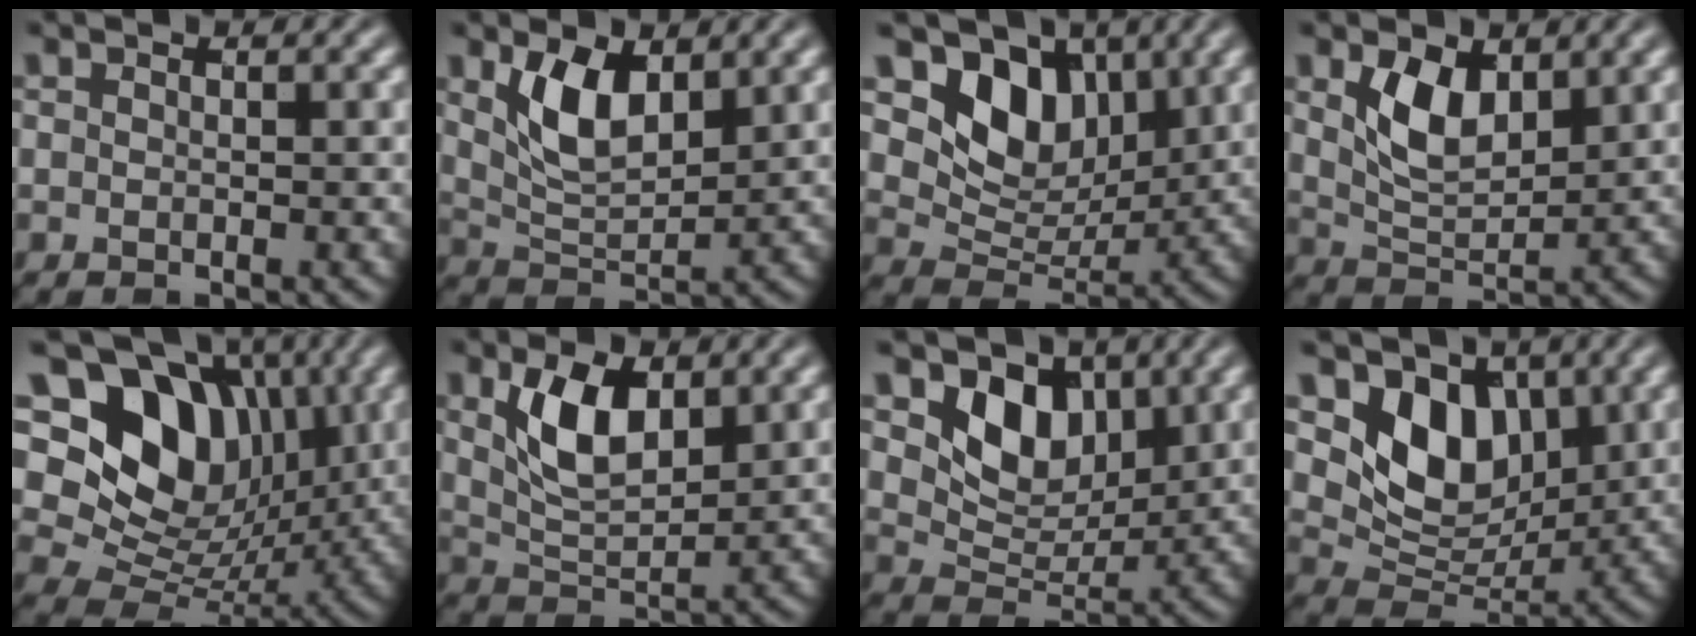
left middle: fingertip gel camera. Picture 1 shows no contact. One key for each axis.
{"total": 4.7, "fx": 1.9, "fy": 2.3, "fz": 3.6, "tx": -0.086, "ty": -0.006, "tz": 0.041}
{"total": 6.0, "fx": 2.9, "fy": 4.2, "fz": 3.2, "tx": -0.060, "ty": -0.016, "tz": 0.047}
{"total": 4.3, "fx": 1.6, "fy": 2.3, "fz": 3.2, "tx": -0.078, "ty": -0.004, "tz": 0.037}
{"total": 11.3, "fx": 4.0, "fy": 8.4, "fz": 6.4, "tx": -0.115, "ty": 0.004, "tz": 0.067}
{"total": 5.2, "fx": 1.8, "fy": 2.7, "fz": 4.1, "tx": -0.096, "ty": -0.002, "tz": 0.039}
{"total": 4.9, "fx": 2.3, "fy": 3.3, "fz": 2.7, "tx": -0.059, "ty": -0.017, "tz": 0.037}
{"total": 5.7, "fx": 2.3, "fy": 4.0, "fz": 3.3, "tx": -0.066, "ty": -0.019, "tz": 0.040}